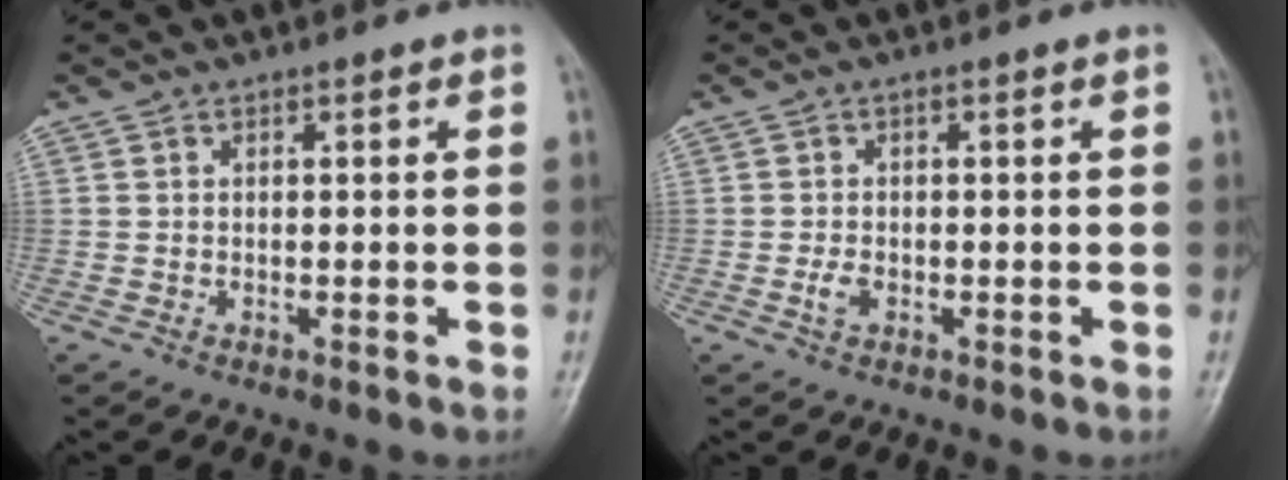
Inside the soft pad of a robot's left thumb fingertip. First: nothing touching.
{"total": 2.0, "force": [-0.6, 1.0, 1.6], "torque": [-0.035, 0.009, -0.008]}